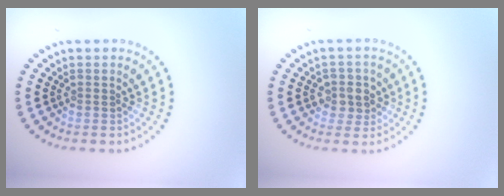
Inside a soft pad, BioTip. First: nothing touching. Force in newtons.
{"total": 2.1, "press": 2.0, "slide": 0.8}